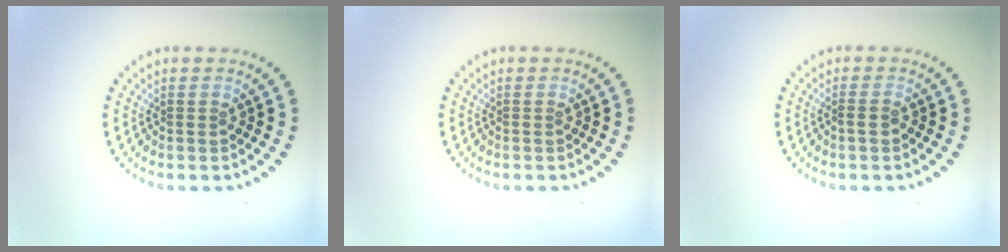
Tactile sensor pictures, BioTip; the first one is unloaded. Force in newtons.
{"total": 0.0}
{"total": 0.6, "press": 0.3, "slide": 0.5}